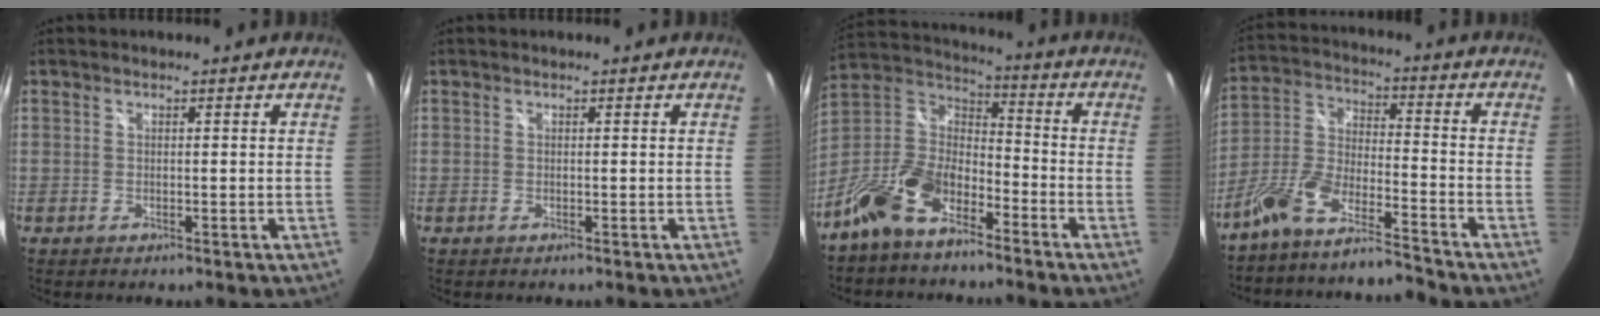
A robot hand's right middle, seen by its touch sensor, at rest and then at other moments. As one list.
[{"total": 0.0}, {"total": 15.6, "force": [-9.9, 7.7, 9.3], "torque": [-0.199, 0.008, -0.193]}, {"total": 10.8, "force": [-9.6, 1.5, 4.7], "torque": [-0.111, 0.009, -0.186]}]